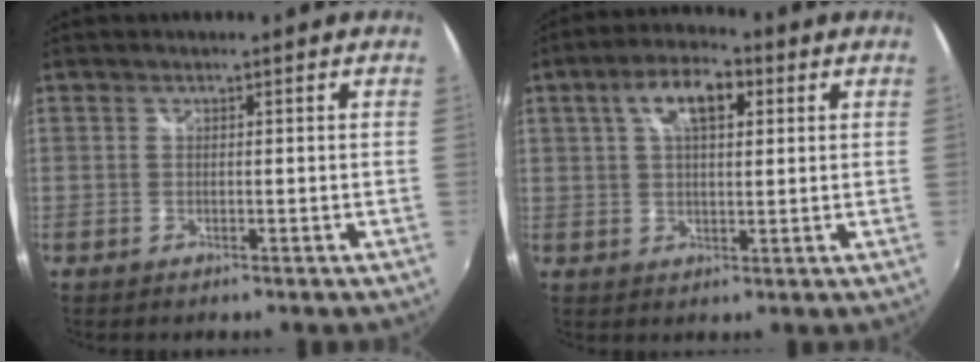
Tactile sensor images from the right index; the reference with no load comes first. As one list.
[{"total": 8.4, "force": [3.0, 3.9, 6.8], "torque": [-0.120, 0.022, 0.050]}]